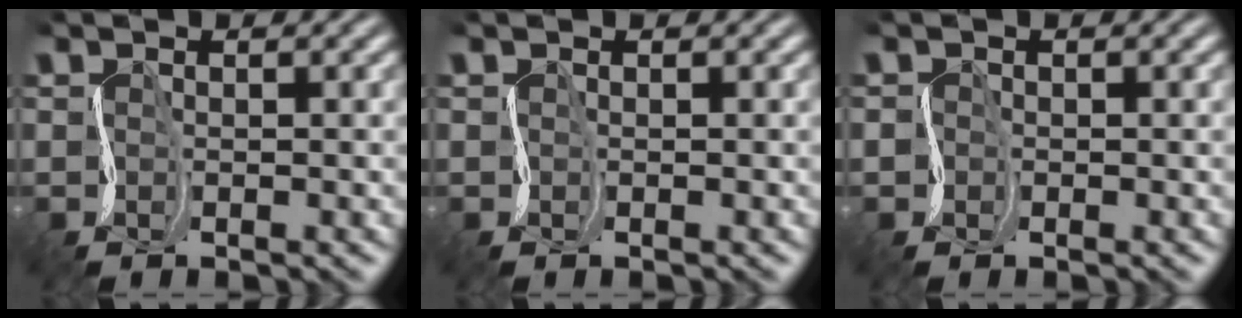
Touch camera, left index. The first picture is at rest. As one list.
[{"total": 0.0}, {"total": 0.8, "force": [-0.3, 0.7, 0.0], "torque": [0.004, -0.001, -0.009]}]